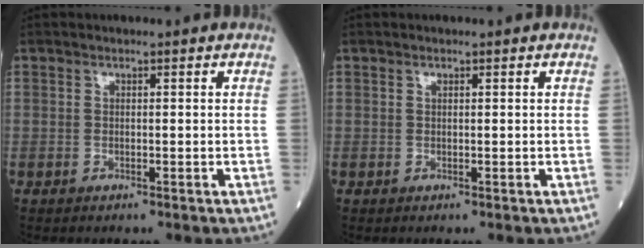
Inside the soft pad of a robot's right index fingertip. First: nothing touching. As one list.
[{"total": 0.0}]